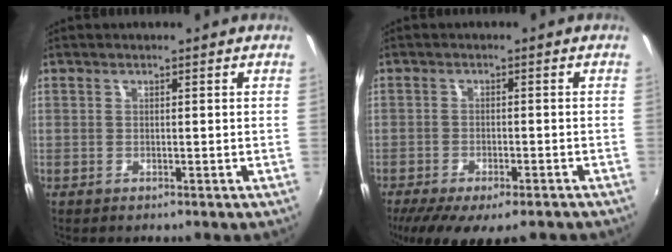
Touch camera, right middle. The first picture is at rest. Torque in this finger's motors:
{"motor_torque": [1.06, -1.08, 0.45, 0.17]}